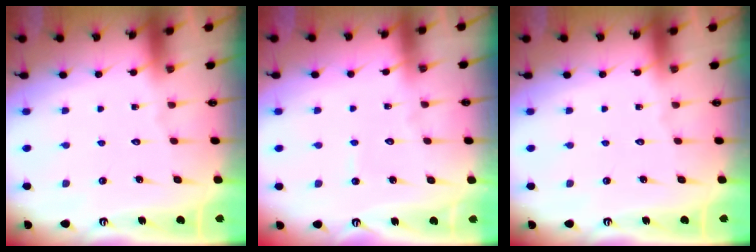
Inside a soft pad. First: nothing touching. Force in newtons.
{"total": 2.5, "press": 2.5, "slide": 0.2}
{"total": 0.0}